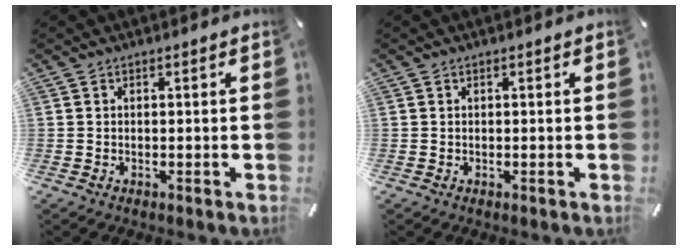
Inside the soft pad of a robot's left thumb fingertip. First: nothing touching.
{"total": 0.0}